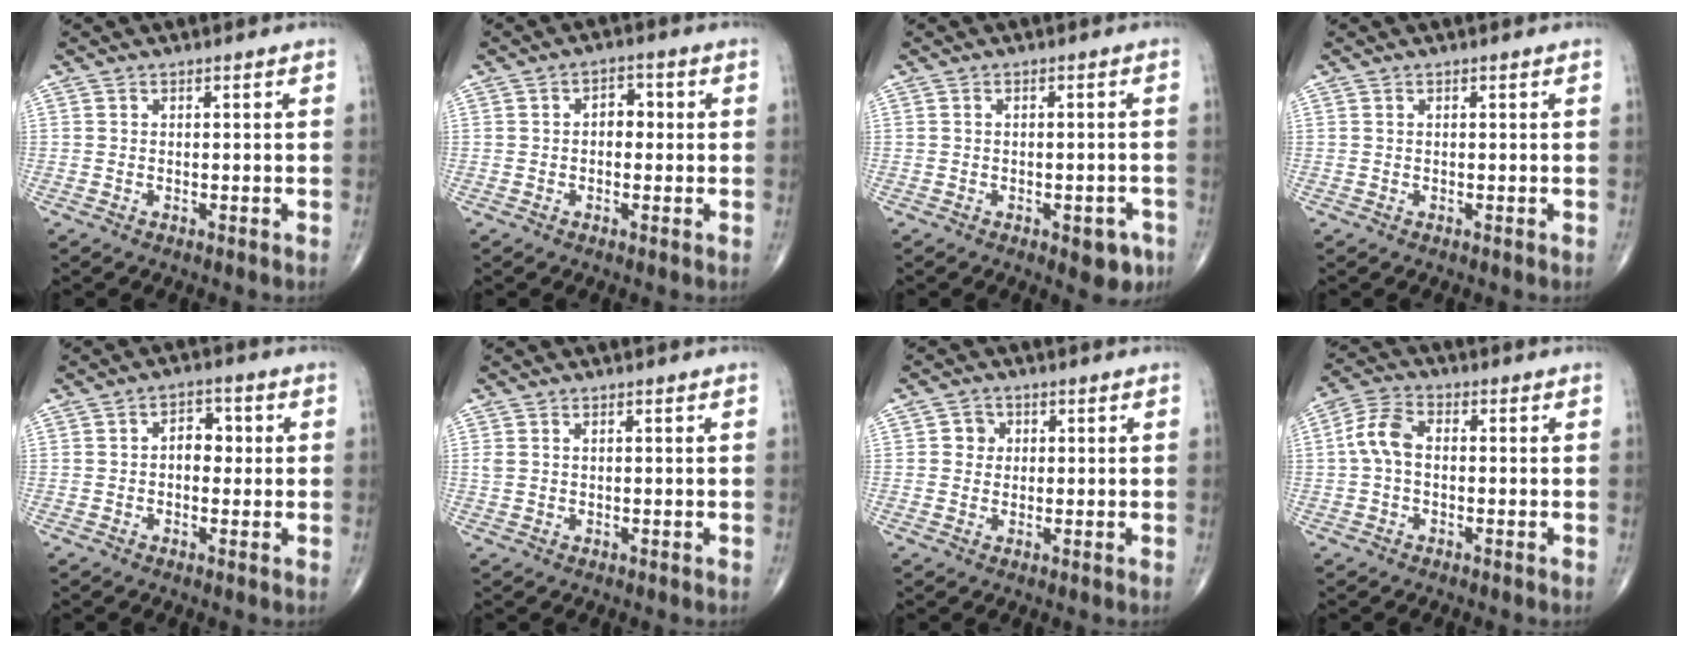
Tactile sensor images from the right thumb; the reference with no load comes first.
{"total": 3.4, "force": [0.1, 2.4, 2.5], "torque": [-0.020, 0.014, -0.005]}
{"total": 4.9, "force": [-2.5, 2.4, 3.5], "torque": [-0.021, 0.010, -0.026]}
{"total": 0.0}
{"total": 4.5, "force": [0.2, 3.1, 3.3], "torque": [-0.026, 0.011, -0.004]}
{"total": 1.3, "force": [0.5, 0.7, 1.0], "torque": [-0.027, 0.010, 0.017]}
{"total": 2.8, "force": [0.5, 2.7, 0.9], "torque": [0.005, 0.004, 0.001]}
{"total": 6.3, "force": [-0.1, 4.0, 4.9], "torque": [-0.098, 0.020, -0.011]}